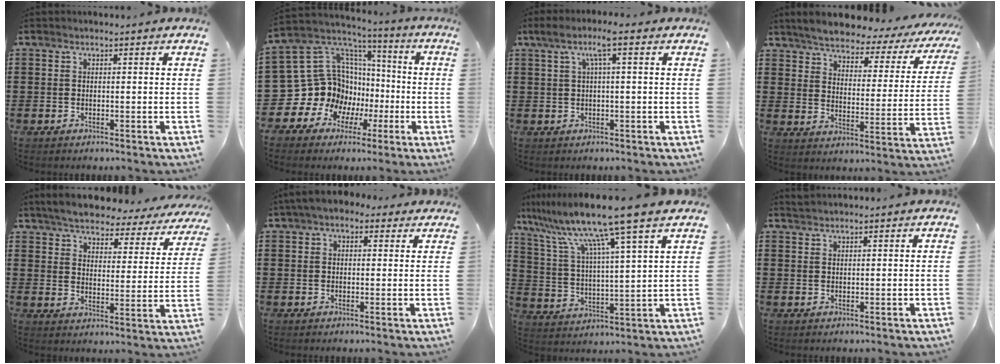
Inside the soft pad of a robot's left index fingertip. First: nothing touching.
{"total": 16.0, "force": [-2.4, 14.8, 5.7], "torque": [-0.184, -0.033, -0.009]}
{"total": 4.0, "force": [1.0, 0.2, 3.9], "torque": [-0.076, 0.004, 0.014]}
{"total": 4.2, "force": [4.0, 0.7, 1.2], "torque": [-0.048, -0.032, 0.060]}
{"total": 5.0, "force": [4.8, 0.7, 1.2], "torque": [-0.050, -0.030, 0.079]}
{"total": 2.9, "force": [1.7, 1.8, 1.5], "torque": [-0.035, 0.009, 0.030]}
{"total": 12.0, "force": [9.6, -0.8, 7.1], "torque": [-0.175, -0.055, 0.153]}
{"total": 1.1, "force": [1.1, 0.0, 0.2], "torque": [-0.004, 0.000, 0.022]}